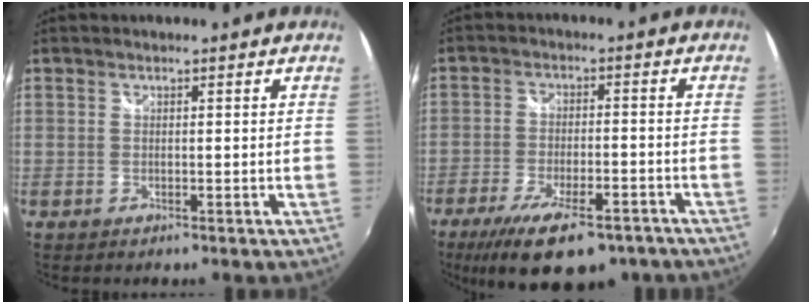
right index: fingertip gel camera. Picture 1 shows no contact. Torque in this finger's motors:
{"motor_torque": [1.71, -0.43, 0.63, 0.14]}